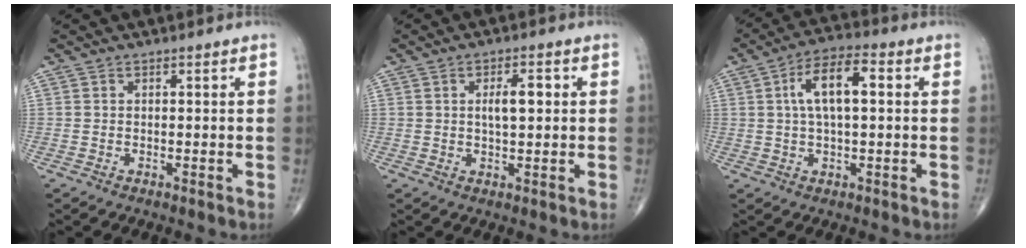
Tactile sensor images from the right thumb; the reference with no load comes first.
{"total": 4.7, "force": [0.8, 1.9, 4.2], "torque": [-0.066, 0.002, 0.013]}
{"total": 9.5, "force": [1.8, 3.9, 8.5], "torque": [-0.150, 0.018, 0.024]}